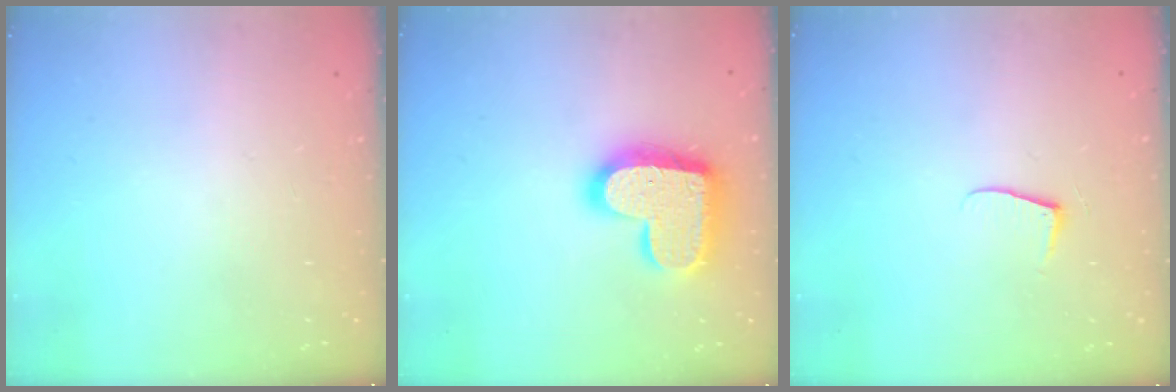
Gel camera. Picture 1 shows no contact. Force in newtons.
{"total": 19.0, "press": 19.0, "slide": 1.1}
{"total": 5.2, "press": 5.2, "slide": 0.5}